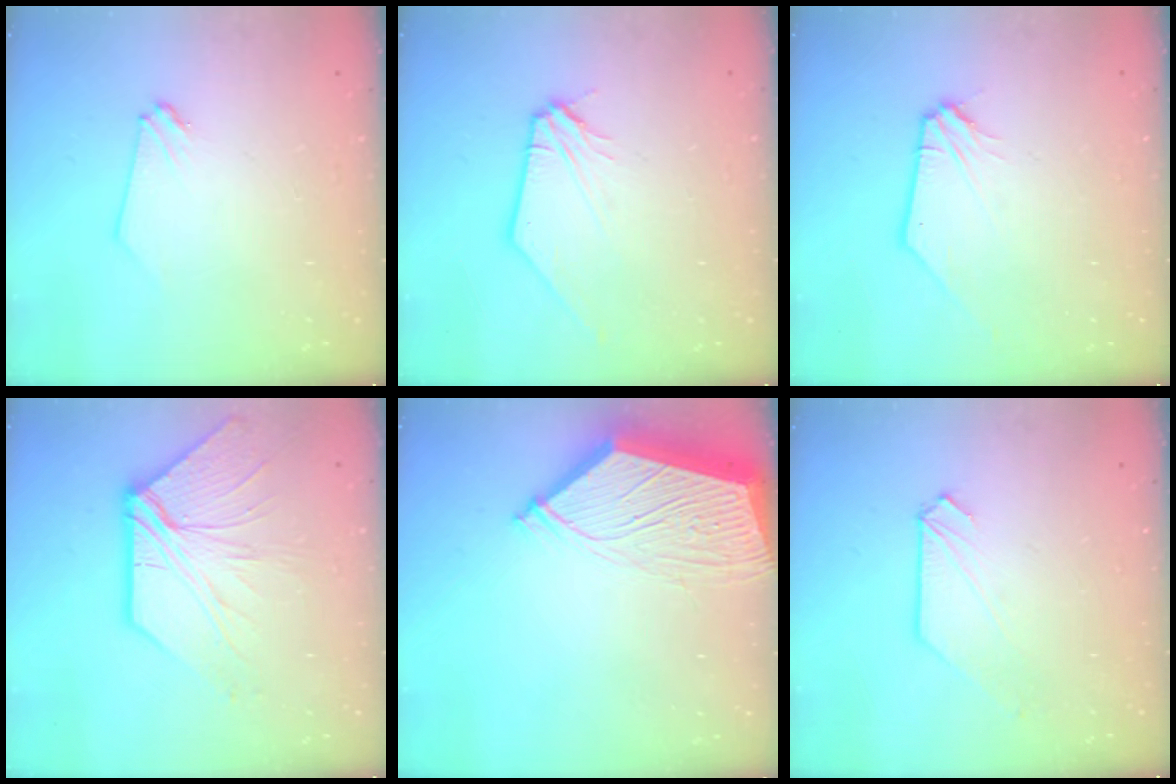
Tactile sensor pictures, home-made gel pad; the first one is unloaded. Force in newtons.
{"total": 2.4, "press": 2.3, "slide": 0.4}
{"total": 1.1, "press": 1.1, "slide": 0.1}
{"total": 12.5, "press": 12.5, "slide": 1.1}
{"total": 11.7, "press": 11.6, "slide": 1.5}
{"total": 0.7, "press": 0.7, "slide": 0.1}